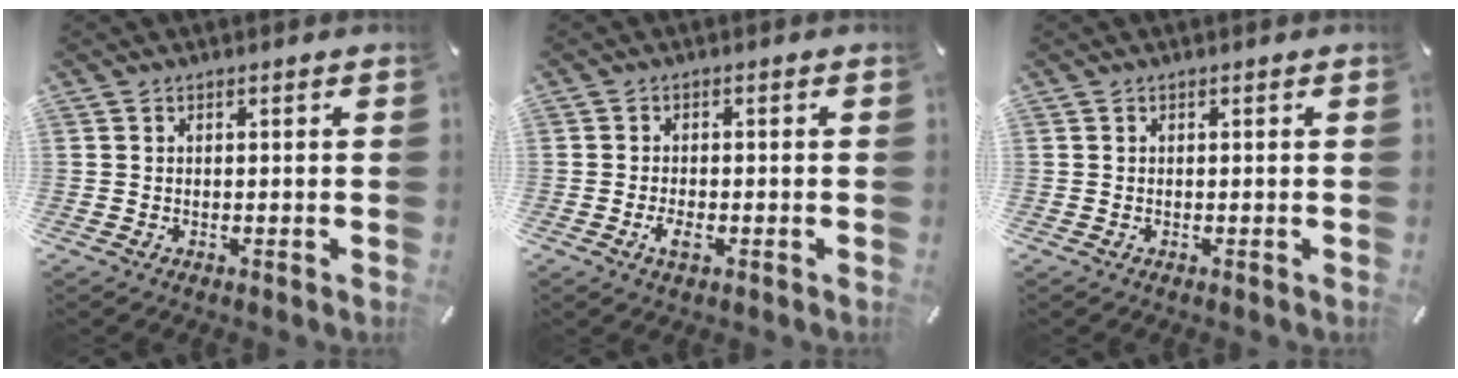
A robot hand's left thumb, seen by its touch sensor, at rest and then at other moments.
{"total": 3.0, "force": [-1.2, 1.5, 2.3], "torque": [-0.045, 0.002, -0.022]}
{"total": 0.0}